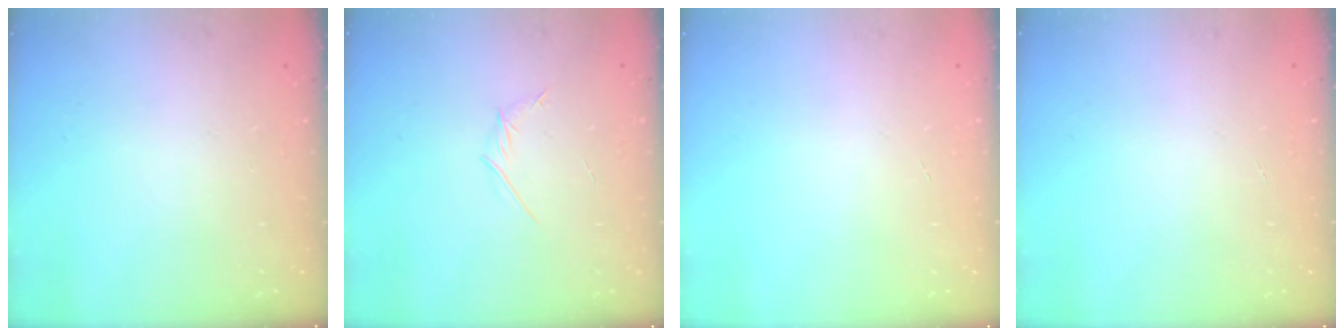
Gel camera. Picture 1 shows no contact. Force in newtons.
{"total": 2.8, "press": 2.7, "slide": 0.8}
{"total": 0.0}
{"total": 0.0}